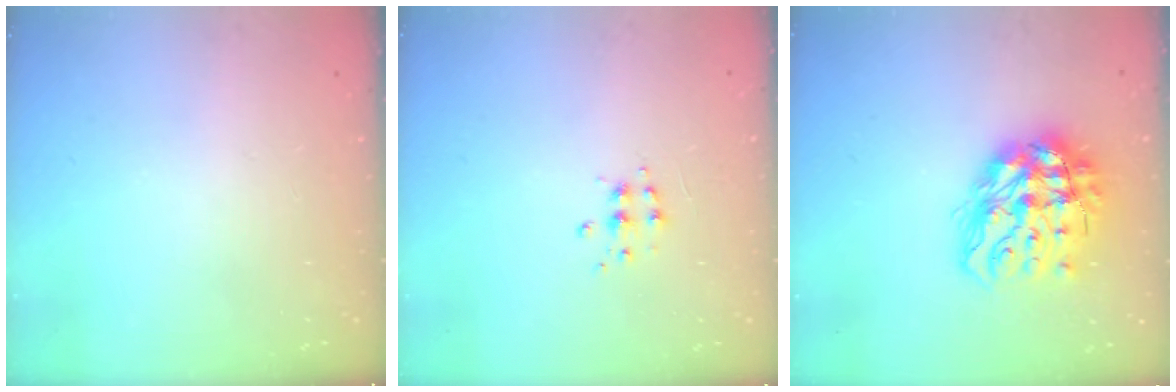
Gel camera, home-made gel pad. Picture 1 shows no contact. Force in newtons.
{"total": 4.9, "press": 4.9, "slide": 0.6}
{"total": 17.9, "press": 17.8, "slide": 1.8}